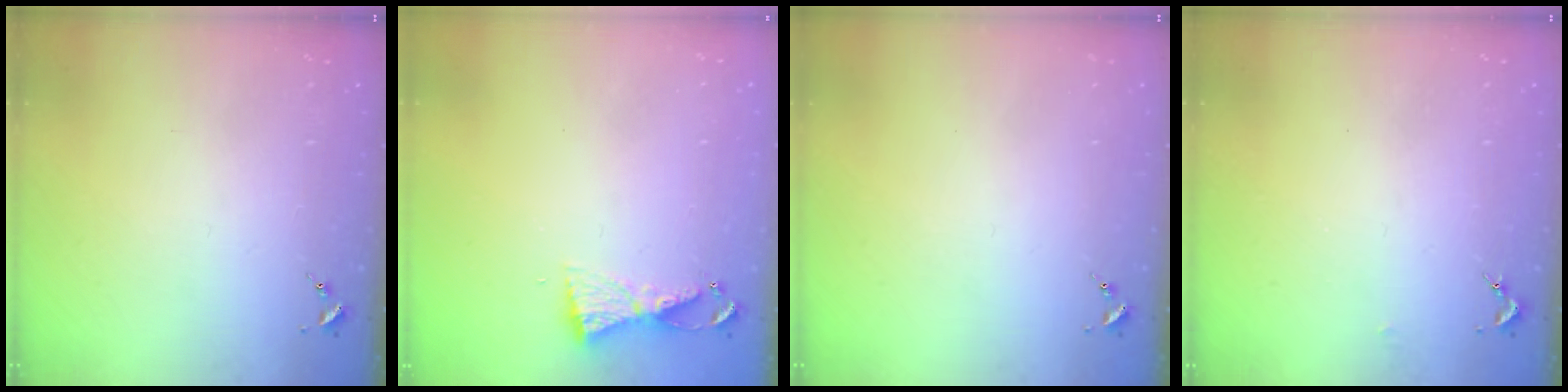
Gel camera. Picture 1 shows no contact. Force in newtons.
{"total": 5.4, "press": 5.4, "slide": 0.5}
{"total": 0.0}
{"total": 1.4, "press": 1.4, "slide": 0.1}